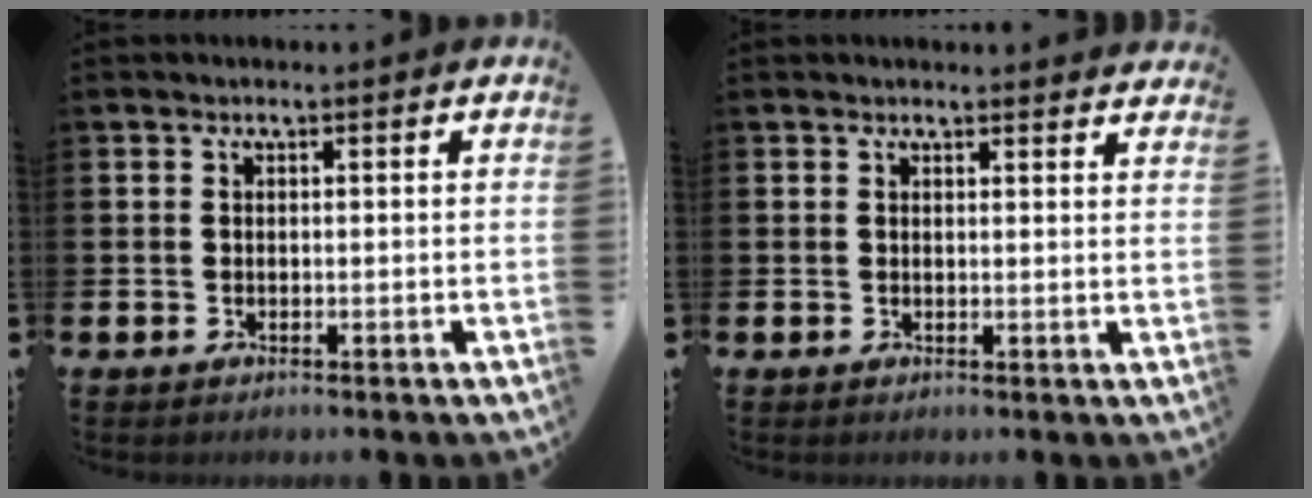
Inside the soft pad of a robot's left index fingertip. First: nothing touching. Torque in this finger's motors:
{"motor_torque": [0.27, -0.28, 0.01, 0.01]}